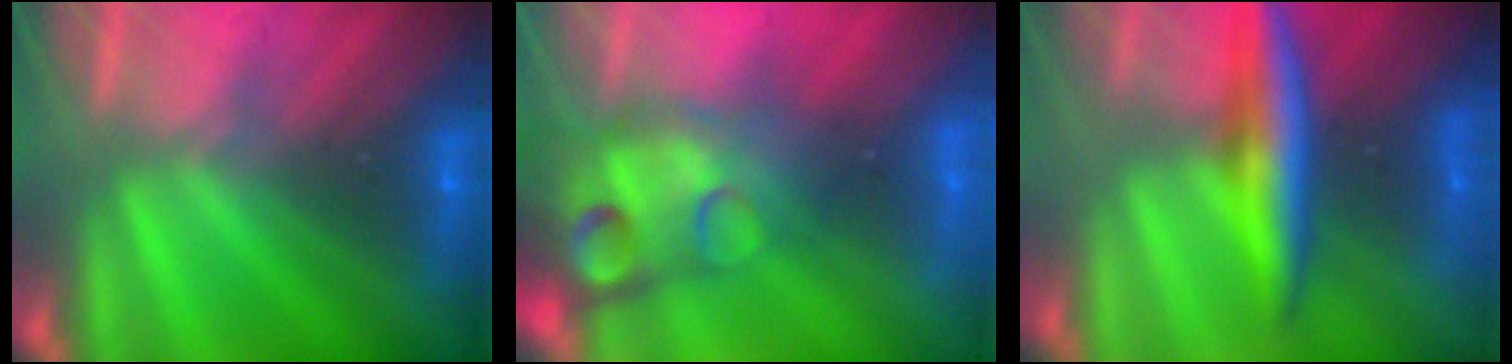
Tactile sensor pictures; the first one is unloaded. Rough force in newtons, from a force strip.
{"total": 7.3}
{"total": 7.3}